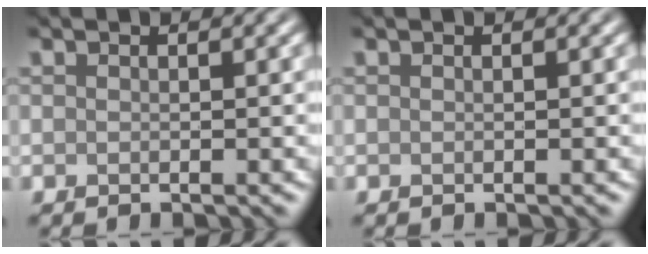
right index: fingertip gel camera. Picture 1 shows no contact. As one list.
[{"total": 0.0}]